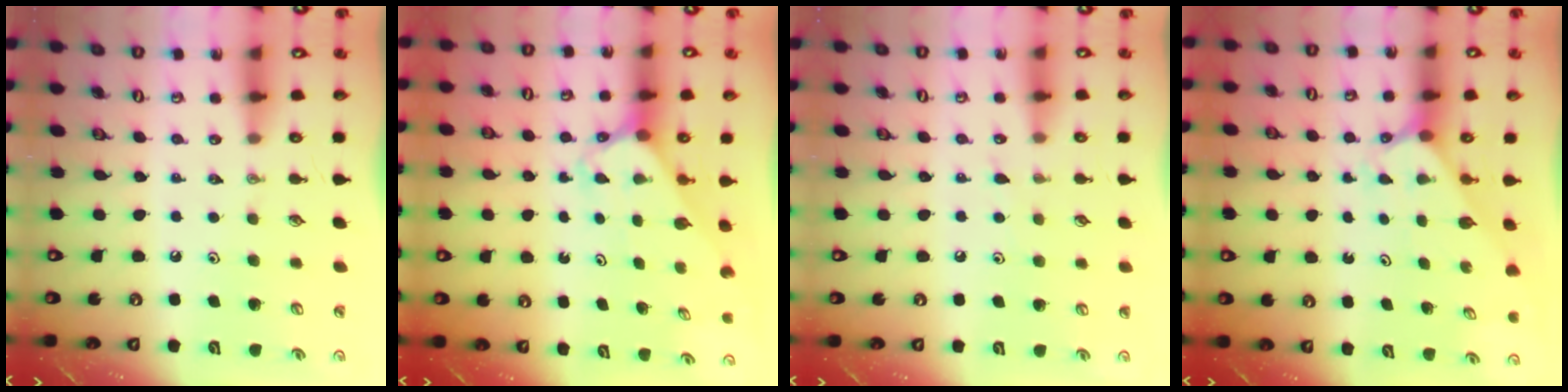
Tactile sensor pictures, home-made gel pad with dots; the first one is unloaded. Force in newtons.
{"total": 2.7, "press": 2.7, "slide": 0.2}
{"total": 4.7, "press": 4.7, "slide": 0.5}
{"total": 2.8, "press": 2.8, "slide": 0.2}